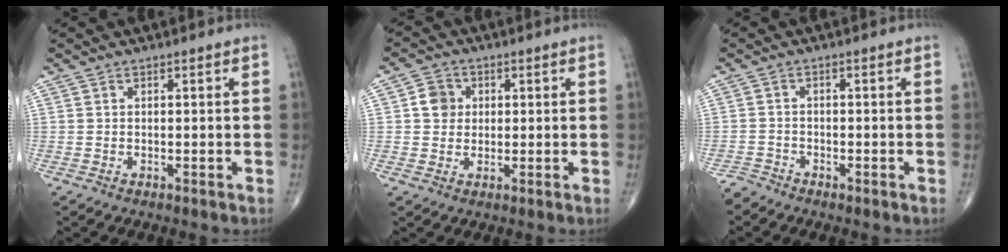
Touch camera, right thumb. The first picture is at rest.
{"total": 4.5, "force": [0.8, 4.1, 1.8], "torque": [-0.011, 0.002, 0.006]}
{"total": 2.1, "force": [-2.0, 0.5, -0.4], "torque": [0.011, -0.005, -0.046]}